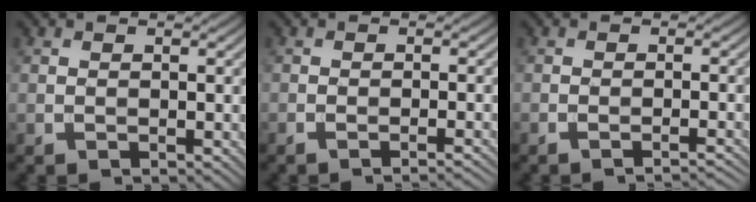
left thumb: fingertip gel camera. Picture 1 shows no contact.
{"total": 1.9, "force": [-1.4, 0.2, 1.3], "torque": [-0.011, 0.004, -0.028]}
{"total": 2.1, "force": [-1.7, 0.2, 1.3], "torque": [-0.010, 0.005, -0.033]}